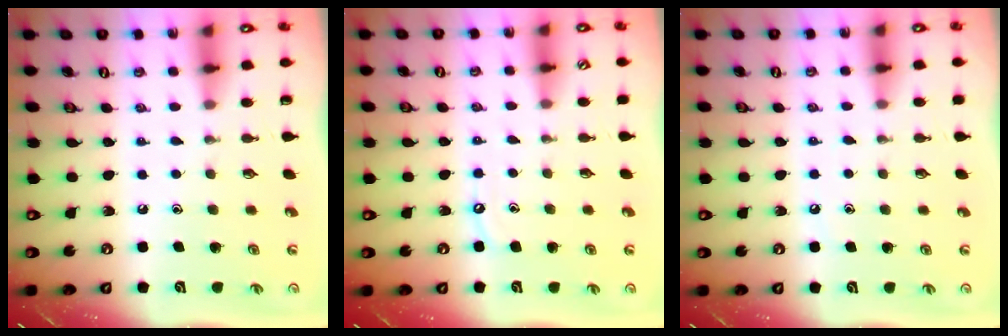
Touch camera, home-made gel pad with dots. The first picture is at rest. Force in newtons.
{"total": 3.6, "press": 3.6, "slide": 0.2}
{"total": 4.5, "press": 4.4, "slide": 0.7}